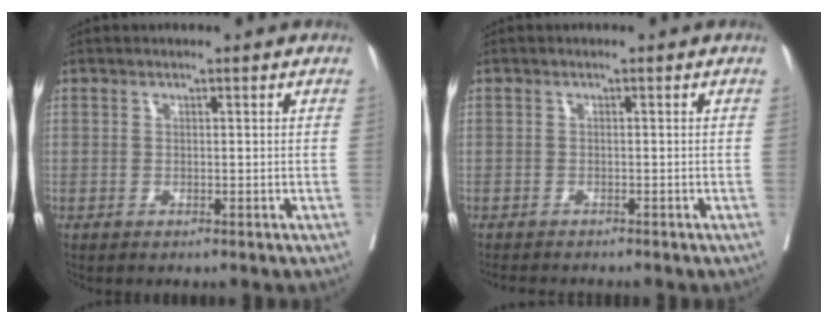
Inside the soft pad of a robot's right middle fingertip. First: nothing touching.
{"total": 3.9, "force": [-3.6, 0.5, 1.3], "torque": [-0.014, -0.010, -0.057]}